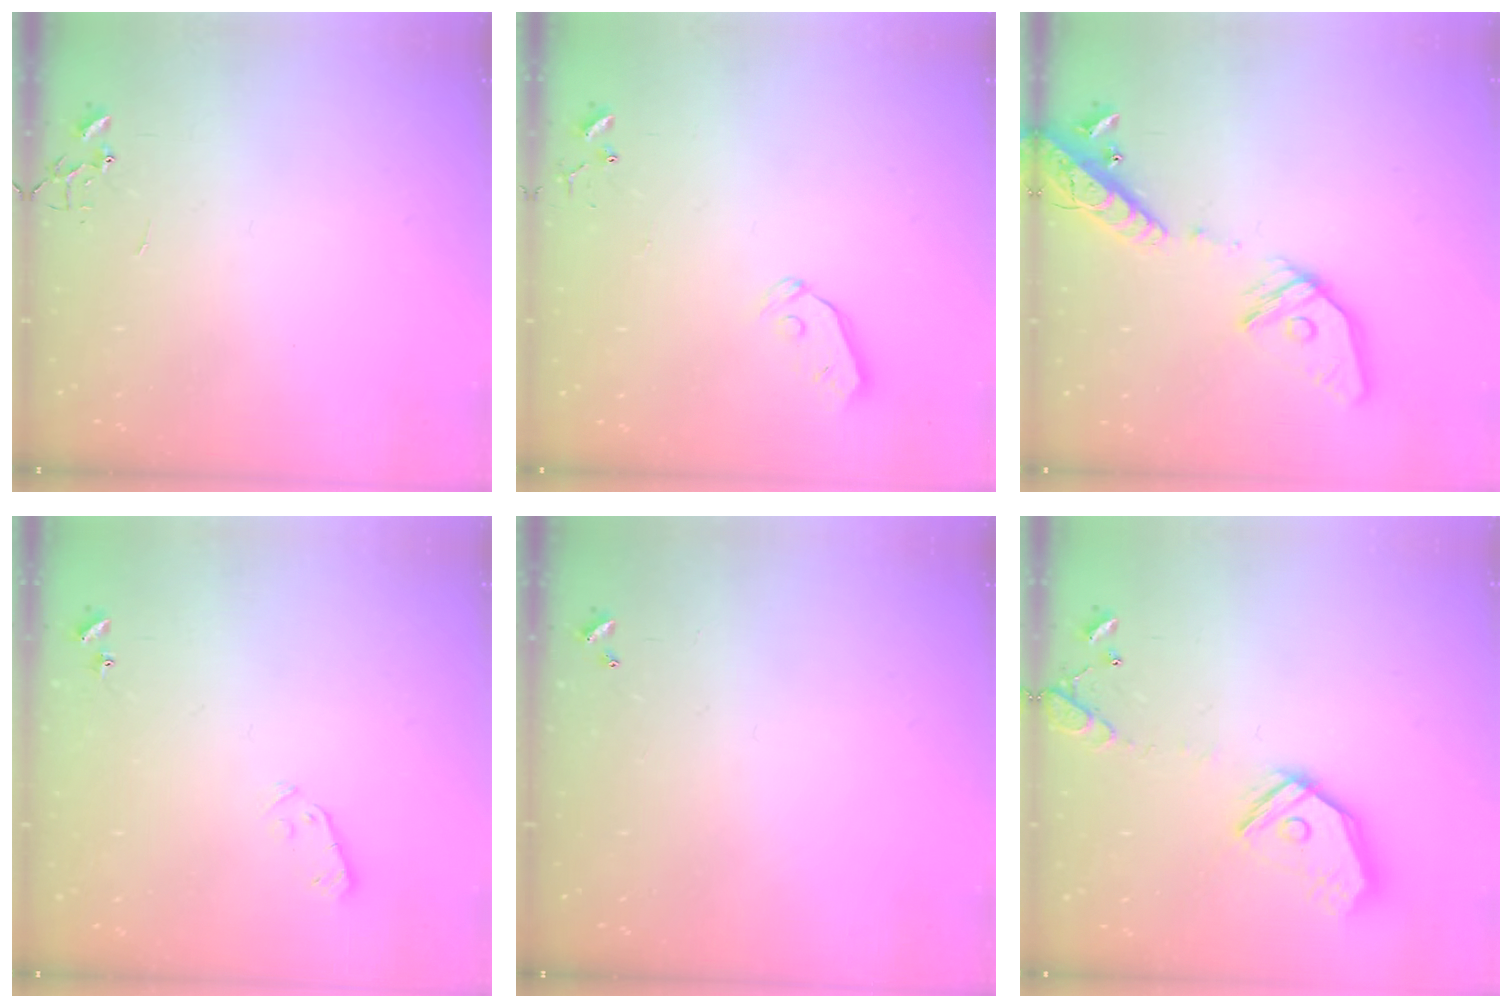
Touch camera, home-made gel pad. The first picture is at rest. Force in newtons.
{"total": 5.6, "press": 5.6, "slide": 0.7}
{"total": 18.3, "press": 17.9, "slide": 3.6}
{"total": 3.8, "press": 3.7, "slide": 0.7}
{"total": 0.0}
{"total": 16.3, "press": 16.1, "slide": 2.4}